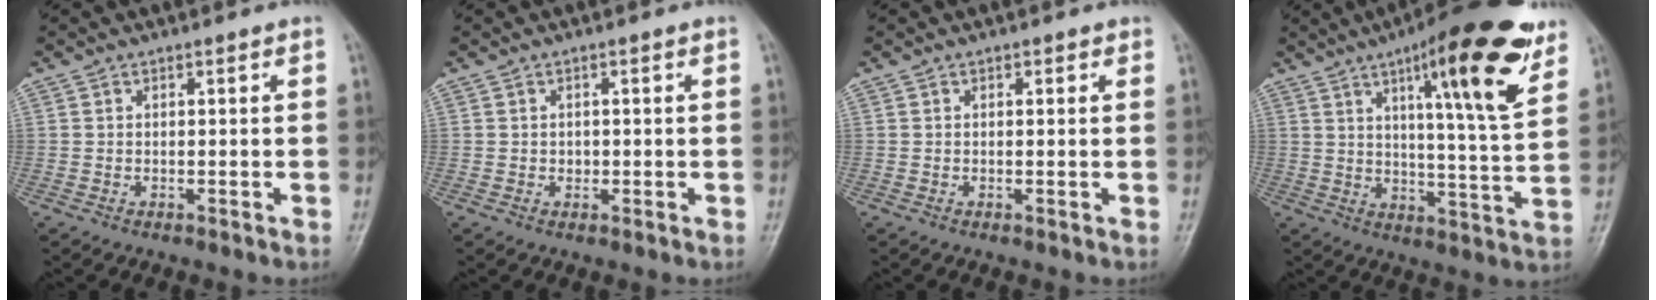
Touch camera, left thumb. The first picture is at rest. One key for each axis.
{"total": 1.2, "fx": -0.1, "fy": 1.1, "fz": 0.5, "tx": -0.002, "ty": 0.003, "tz": -0.001}
{"total": 1.0, "fx": 0.5, "fy": 0.7, "fz": 0.5, "tx": 0.003, "ty": 0.001, "tz": 0.002}
{"total": 19.6, "fx": 10.6, "fy": 3.8, "fz": 16.1, "tx": -0.203, "ty": -0.047, "tz": 0.152}